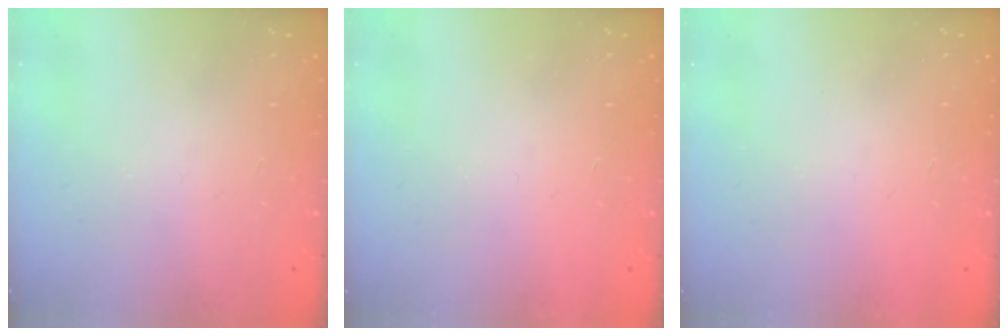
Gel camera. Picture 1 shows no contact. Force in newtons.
{"total": 1.7, "press": 1.7, "slide": 0.1}
{"total": 1.6, "press": 1.5, "slide": 0.1}